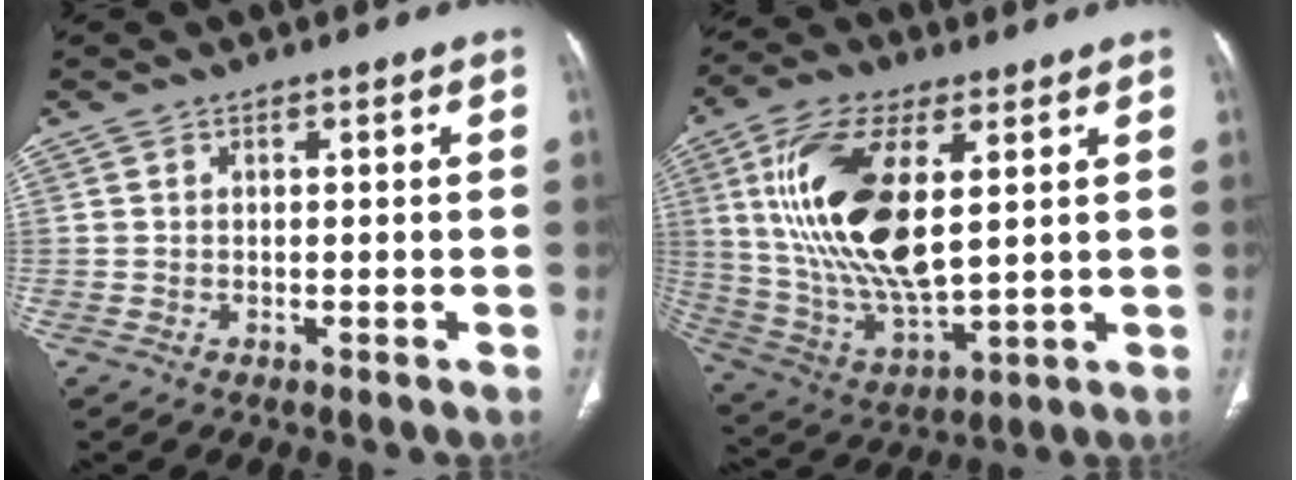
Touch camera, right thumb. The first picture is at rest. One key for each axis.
{"total": 20.5, "fx": 4.7, "fy": 9.1, "fz": 17.8, "tx": -0.356, "ty": -0.021, "tz": 0.095}